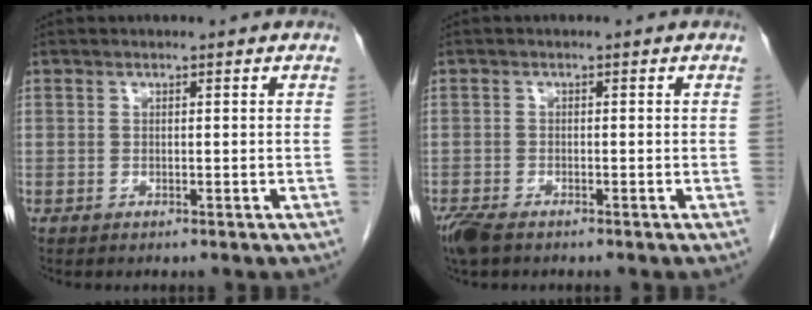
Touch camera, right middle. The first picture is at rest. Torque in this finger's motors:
{"motor_torque": [0.33, -0.26, 0.13, 0.07]}